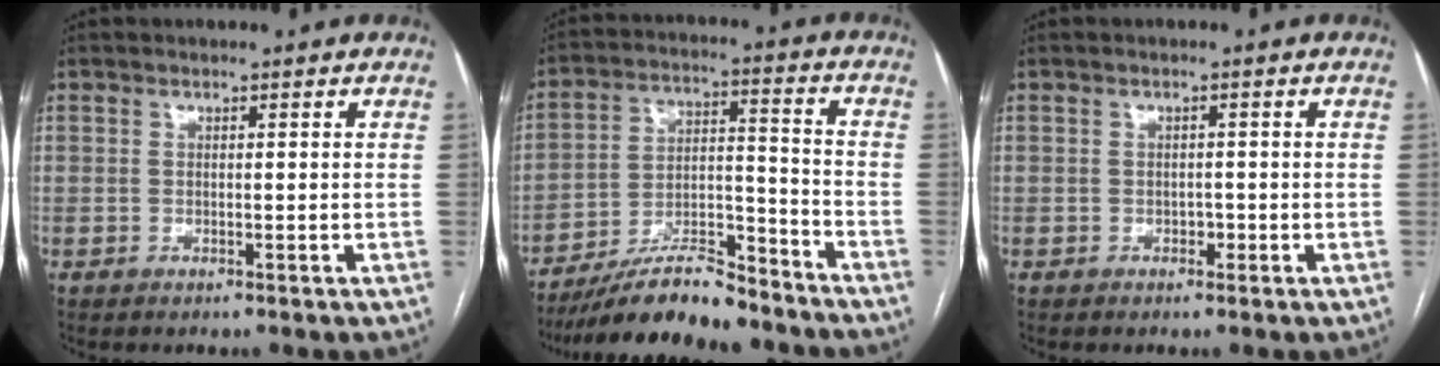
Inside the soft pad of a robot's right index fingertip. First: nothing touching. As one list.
[{"total": 14.1, "force": [-12.3, 2.8, 6.2], "torque": [-0.102, 0.016, -0.213]}, {"total": 1.4, "force": [-0.6, 1.0, 0.8], "torque": [-0.006, 0.005, -0.007]}]